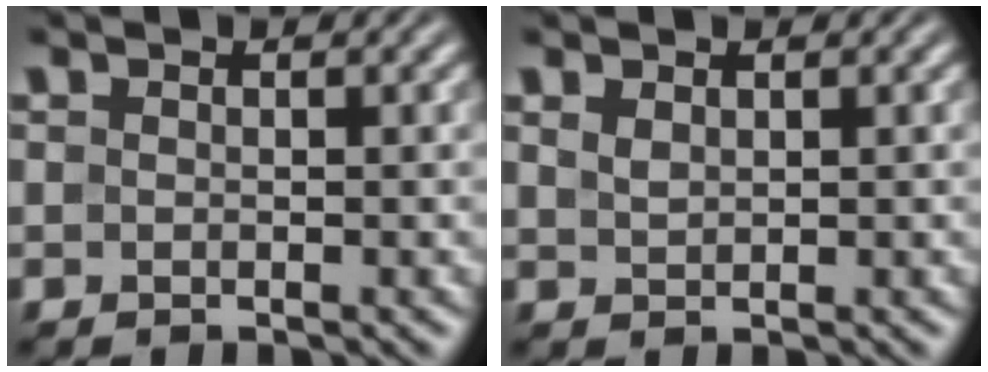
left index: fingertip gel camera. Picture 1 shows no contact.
{"total": 1.0, "force": [0.7, 0.5, 0.5], "torque": [-0.016, 0.001, 0.018]}